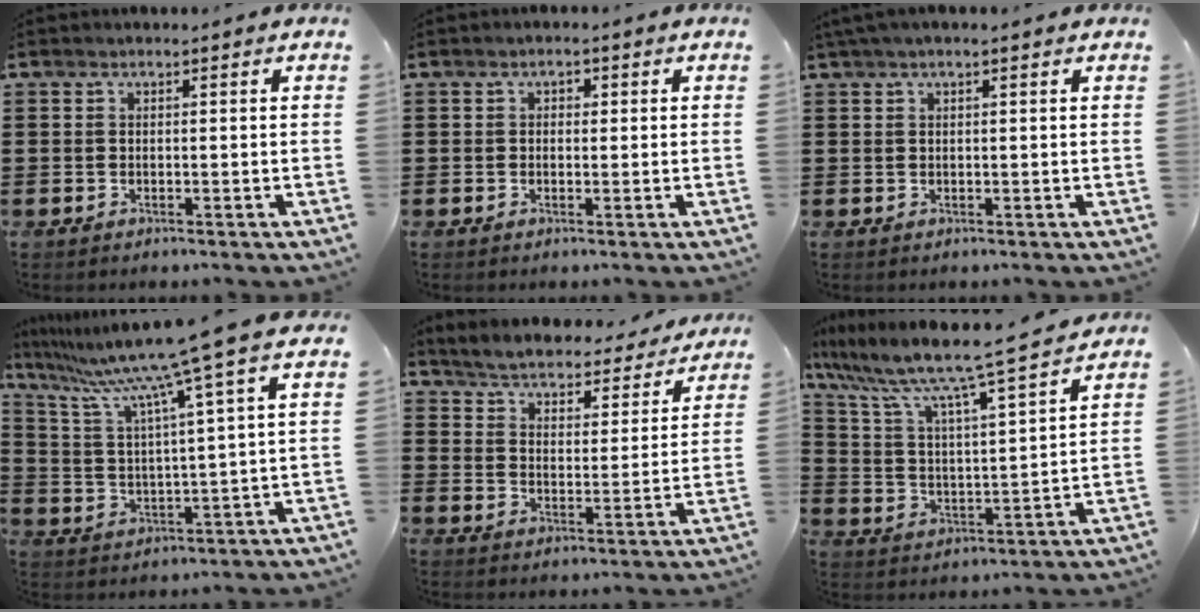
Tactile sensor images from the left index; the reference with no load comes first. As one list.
[{"total": 1.0, "force": [0.0, 0.7, 0.7], "torque": [-0.014, 0.006, -0.001]}, {"total": 1.3, "force": [0.8, 0.0, 1.1], "torque": [-0.021, 0.001, 0.014]}, {"total": 11.2, "force": [8.9, -1.5, 6.7], "torque": [-0.168, -0.054, 0.137]}, {"total": 4.0, "force": [4.0, -0.2, 0.1], "torque": [-0.027, -0.039, 0.063]}, {"total": 9.1, "force": [7.8, -0.3, 4.6], "torque": [-0.122, -0.061, 0.123]}]